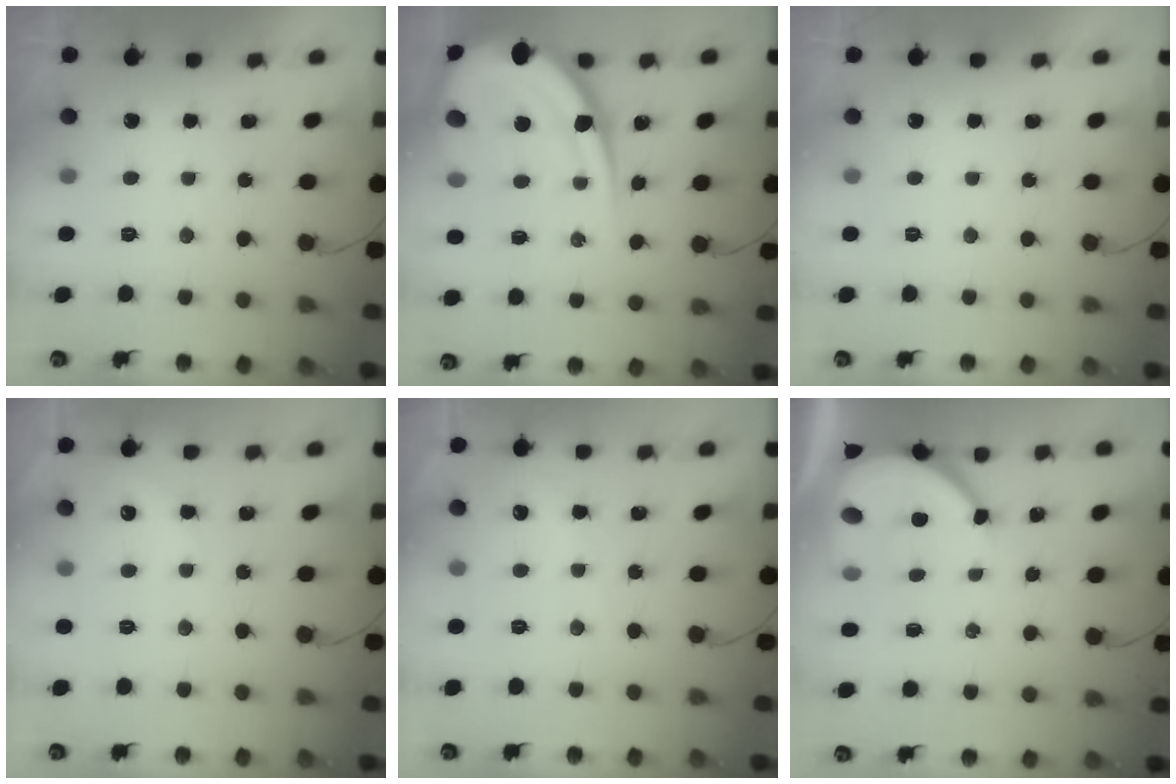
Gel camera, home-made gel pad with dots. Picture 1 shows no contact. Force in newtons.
{"total": 20.0, "press": 19.9, "slide": 1.9}
{"total": 0.0}
{"total": 2.7, "press": 2.7, "slide": 0.5}
{"total": 2.0, "press": 2.0, "slide": 0.3}
{"total": 8.5, "press": 8.5, "slide": 1.1}